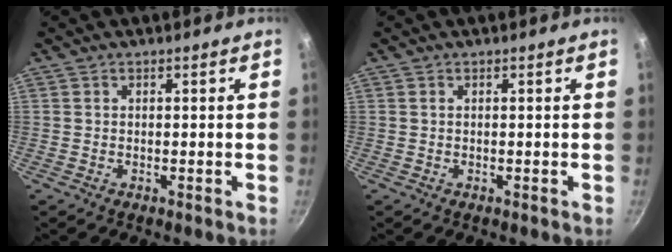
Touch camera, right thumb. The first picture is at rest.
{"total": 0.0}